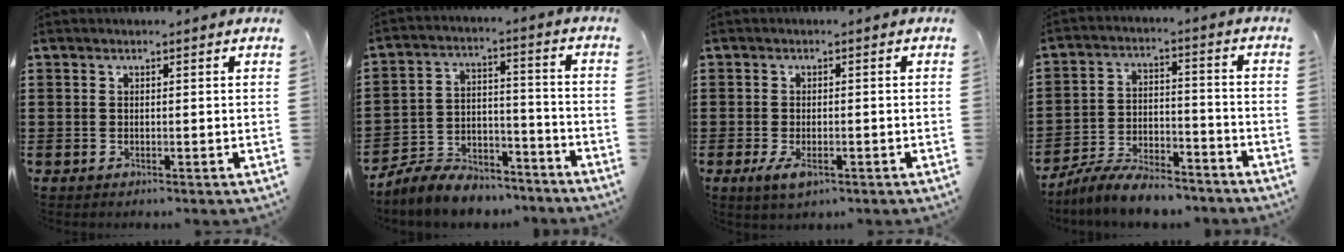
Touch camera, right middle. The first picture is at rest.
{"total": 7.4, "force": [-7.0, 1.9, 1.3], "torque": [-0.033, 0.012, -0.140]}
{"total": 2.7, "force": [-1.2, 1.1, 2.2], "torque": [-0.051, -0.007, -0.024]}
{"total": 7.6, "force": [-7.1, 1.4, 2.2], "torque": [-0.044, 0.014, -0.137]}